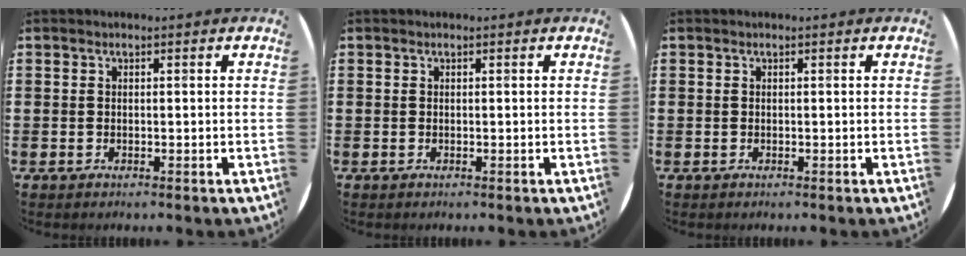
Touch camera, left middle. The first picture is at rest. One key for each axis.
{"total": 0.0}
{"total": 0.0}